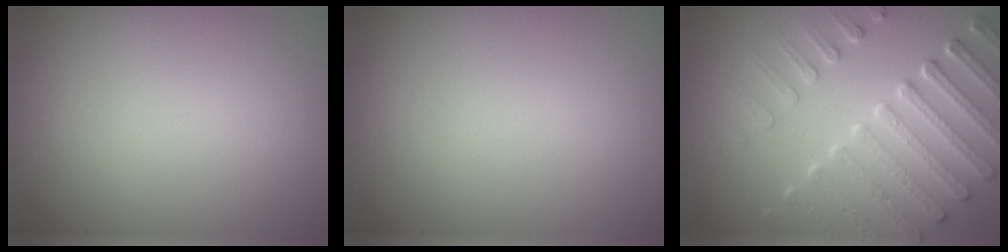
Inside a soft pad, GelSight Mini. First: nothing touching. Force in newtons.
{"total": 0.0}
{"total": 7.6, "press": 5.7, "slide": 5.0}